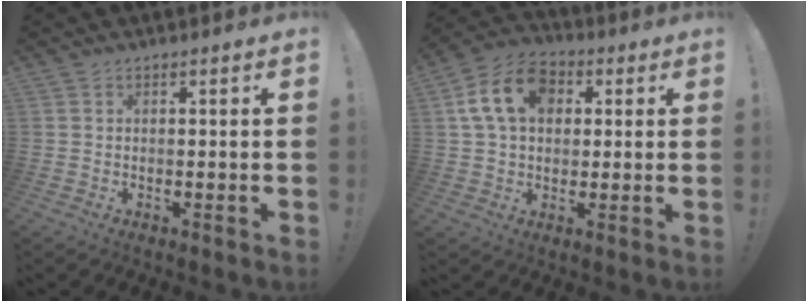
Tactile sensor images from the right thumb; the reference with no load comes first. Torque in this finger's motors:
{"motor_torque": [0.95, 1.73, 0.98, -0.08, 0.06]}